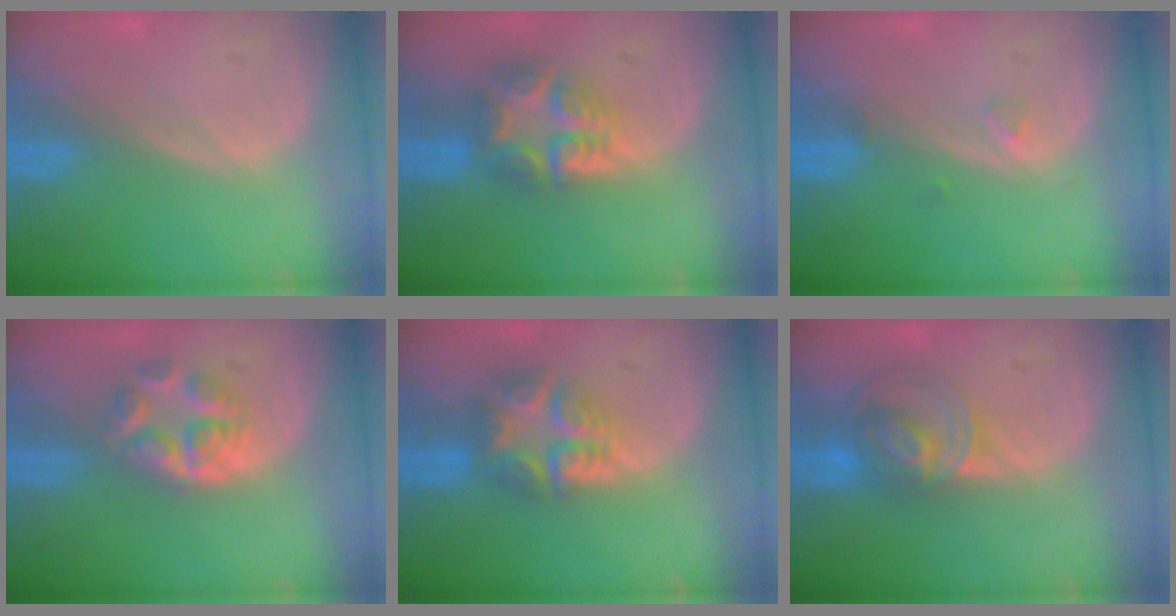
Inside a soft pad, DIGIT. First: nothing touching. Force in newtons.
{"total": 7.6, "press": 6.6, "slide": 3.6}
{"total": 1.0, "press": 1.0, "slide": 0.2}
{"total": 5.9, "press": 5.1, "slide": 2.9}
{"total": 7.6, "press": 6.7, "slide": 3.7}
{"total": 7.4, "press": 6.3, "slide": 3.9}